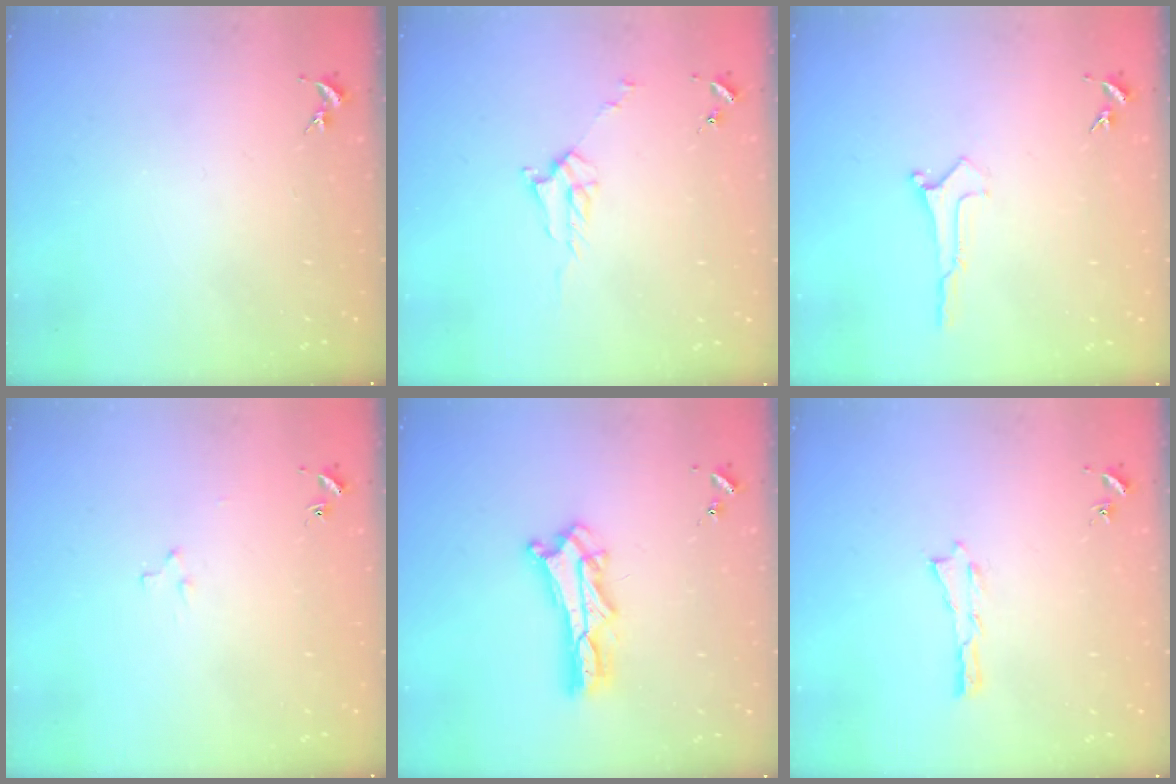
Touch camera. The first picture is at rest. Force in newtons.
{"total": 2.7, "press": 2.7, "slide": 0.3}
{"total": 0.0}
{"total": 2.4, "press": 2.4, "slide": 0.2}
{"total": 5.7, "press": 5.7, "slide": 0.6}
{"total": 0.0}